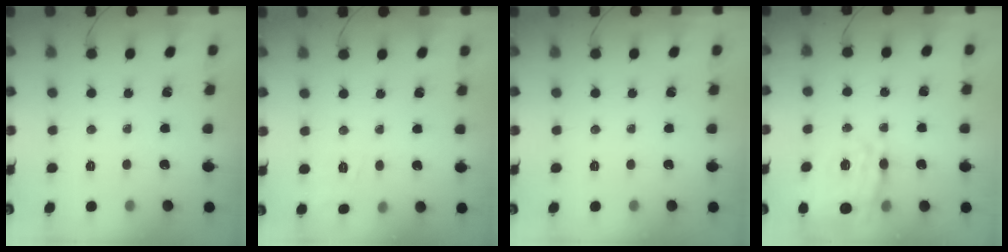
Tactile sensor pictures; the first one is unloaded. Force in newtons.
{"total": 3.0, "press": 2.4, "slide": 1.8}
{"total": 0.0}
{"total": 16.7, "press": 16.3, "slide": 3.5}